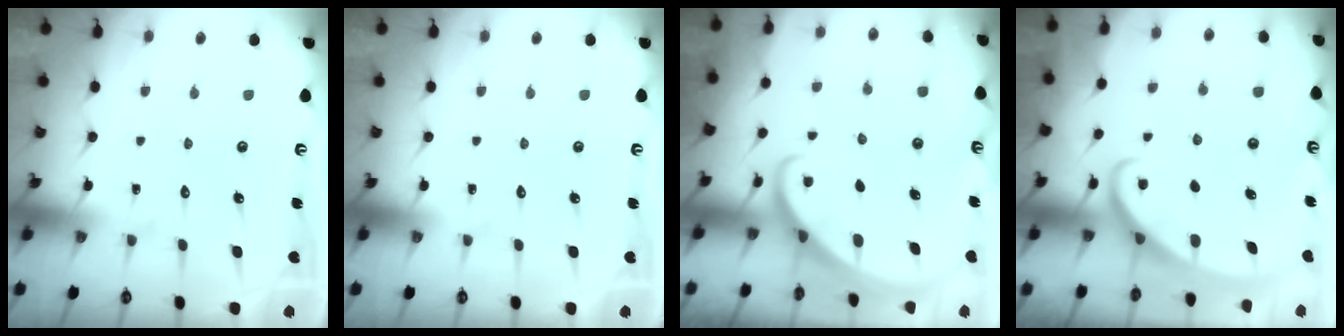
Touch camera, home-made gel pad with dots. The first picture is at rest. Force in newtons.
{"total": 0.0}
{"total": 2.7, "press": 2.6, "slide": 0.2}
{"total": 3.0, "press": 3.0, "slide": 0.4}